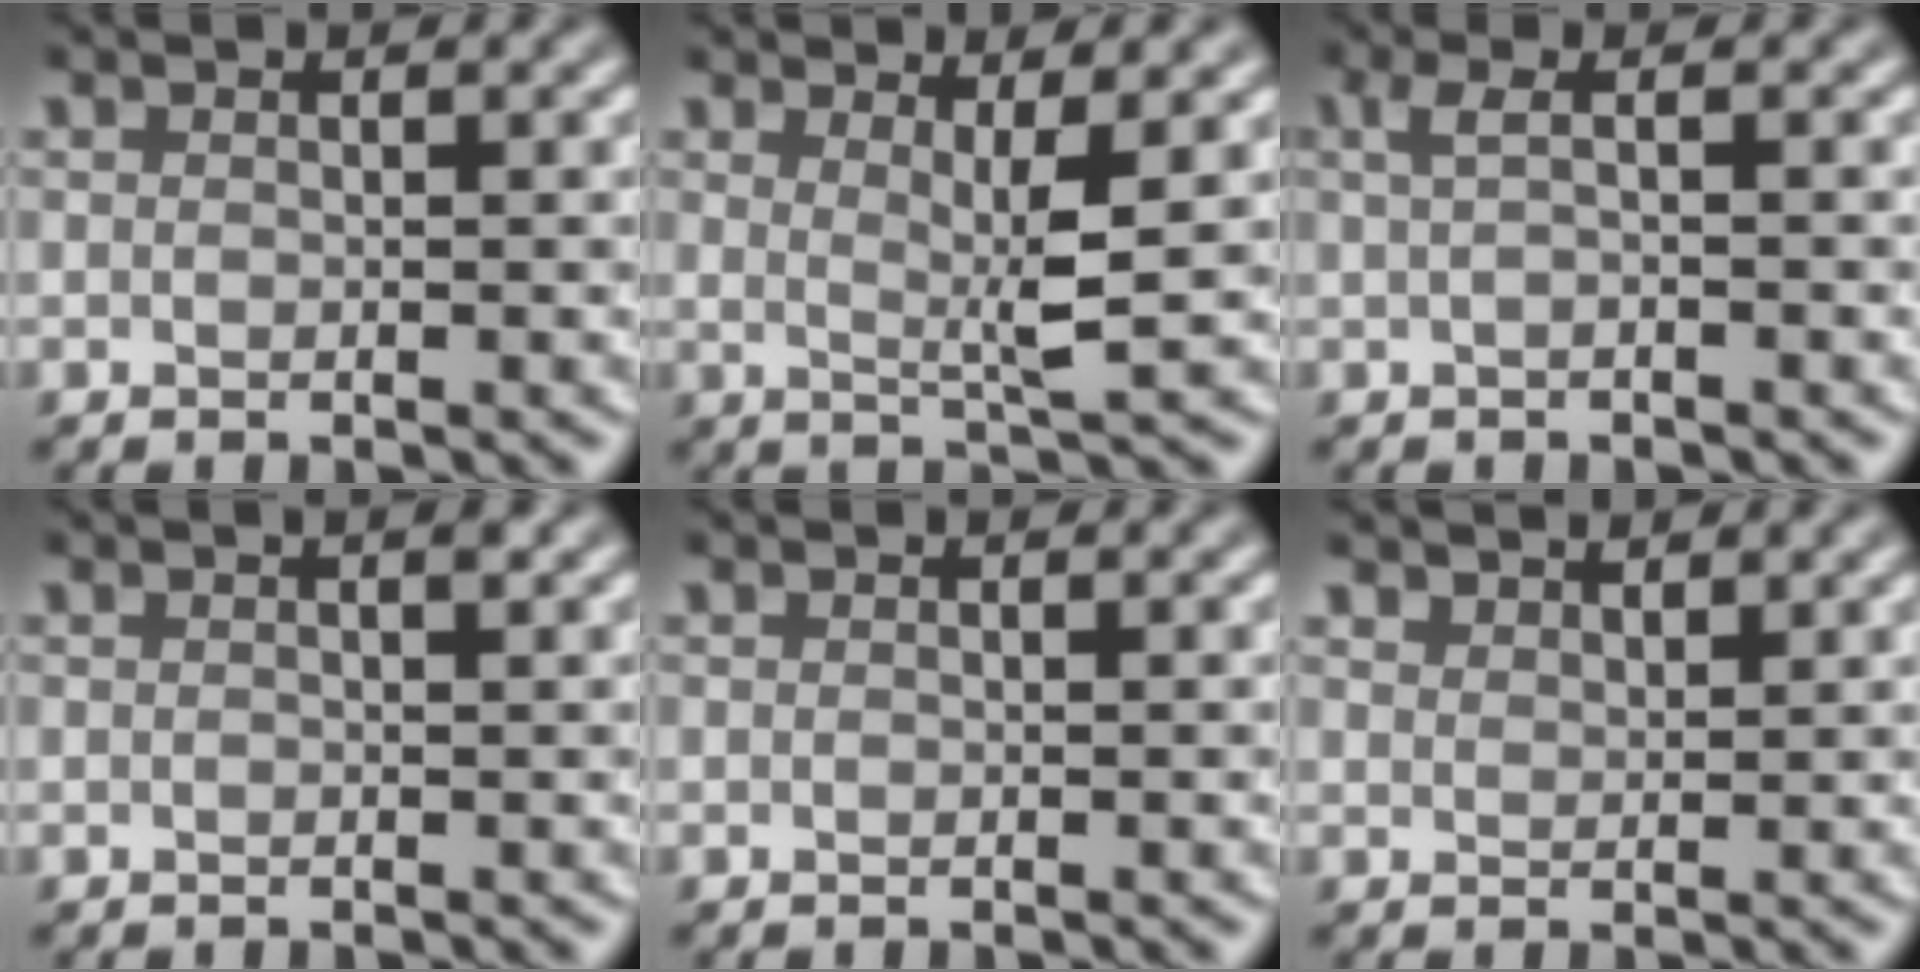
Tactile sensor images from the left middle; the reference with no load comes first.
{"total": 3.2, "force": [1.0, 0.6, 3.0], "torque": [-0.046, -0.011, 0.017]}
{"total": 1.7, "force": [0.2, 0.4, 1.6], "torque": [-0.031, 0.003, -0.001]}
{"total": 0.7, "force": [0.2, 0.0, 0.6], "torque": [-0.010, 0.004, 0.001]}
{"total": 0.0}
{"total": 2.2, "force": [2.1, 0.5, 0.3], "torque": [-0.008, -0.003, 0.041]}